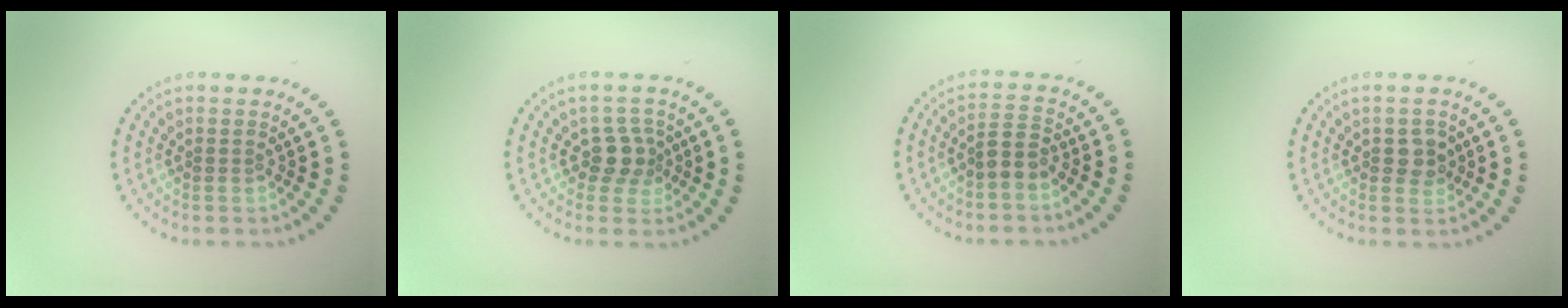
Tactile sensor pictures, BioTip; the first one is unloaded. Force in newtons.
{"total": 2.4, "press": 1.9, "slide": 1.4}
{"total": 2.0, "press": 1.7, "slide": 1.1}
{"total": 1.9, "press": 1.9, "slide": 0.4}